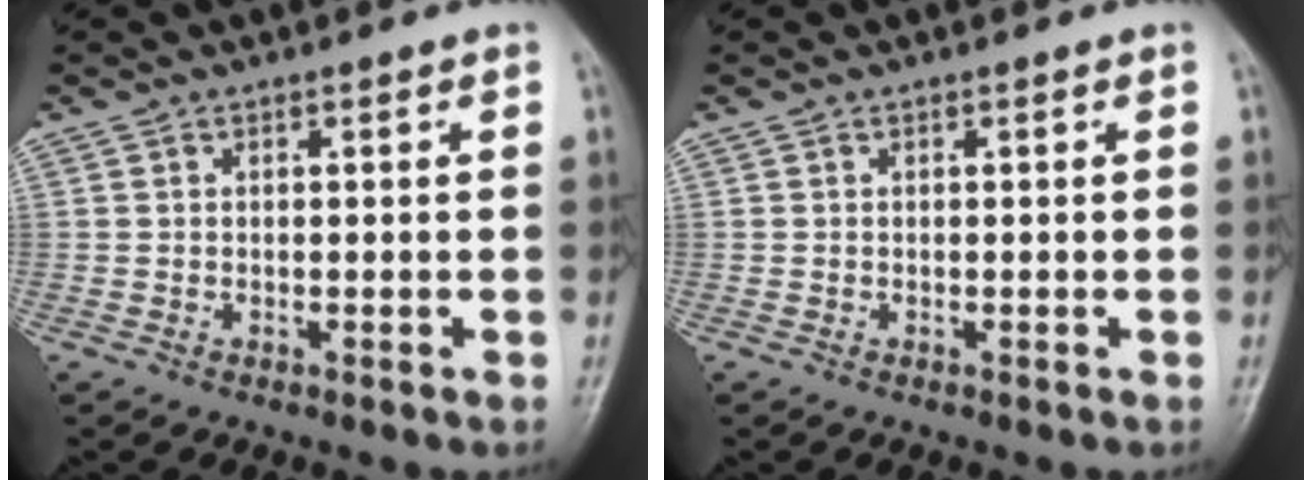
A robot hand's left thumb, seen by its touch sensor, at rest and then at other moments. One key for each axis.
{"total": 0.0}